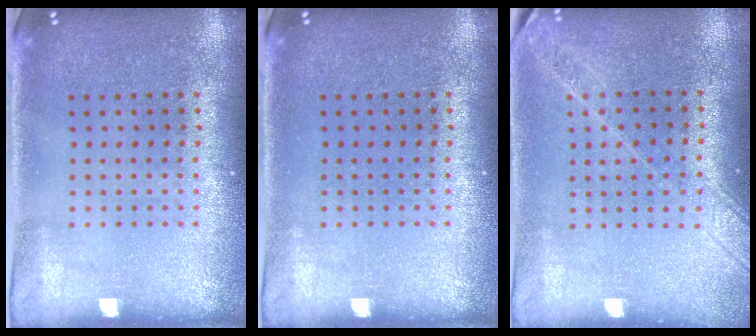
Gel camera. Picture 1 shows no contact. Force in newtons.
{"total": 0.0}
{"total": 1.7, "press": 1.4, "slide": 0.9}